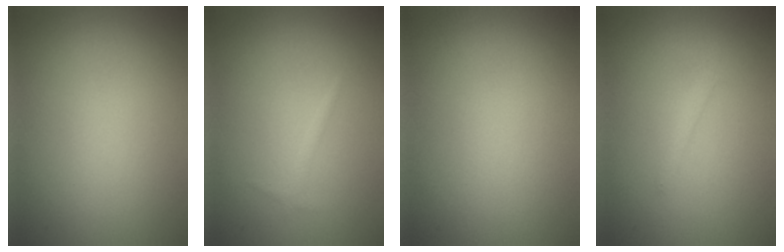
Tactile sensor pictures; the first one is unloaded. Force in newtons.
{"total": 0.6, "press": 0.6, "slide": 0.1}
{"total": 0.0}
{"total": 1.0, "press": 1.0, "slide": 0.0}